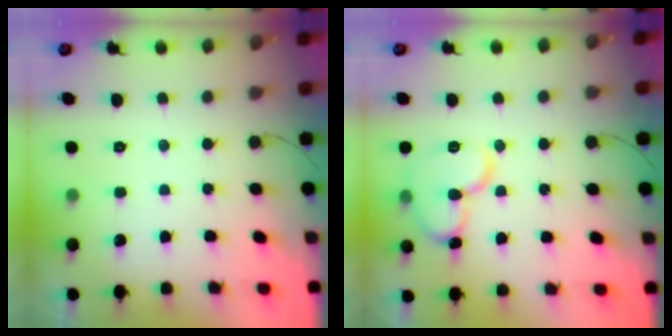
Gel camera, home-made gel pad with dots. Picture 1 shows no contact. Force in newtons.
{"total": 12.7, "press": 12.6, "slide": 2.0}